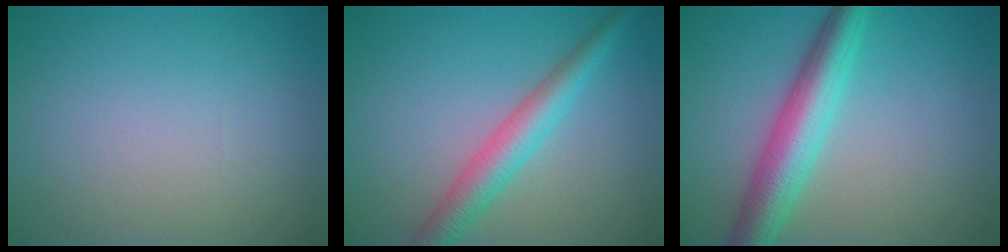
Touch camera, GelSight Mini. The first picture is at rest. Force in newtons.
{"total": 4.0, "press": 4.0, "slide": 0.1}
{"total": 5.8, "press": 5.8, "slide": 0.3}